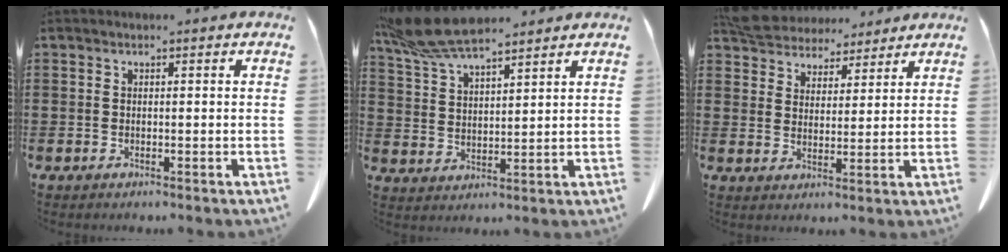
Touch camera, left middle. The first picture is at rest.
{"total": 8.9, "force": [7.5, 1.7, 4.4], "torque": [-0.109, -0.019, 0.141]}
{"total": 6.0, "force": [5.7, 1.7, 0.5], "torque": [-0.038, -0.021, 0.109]}